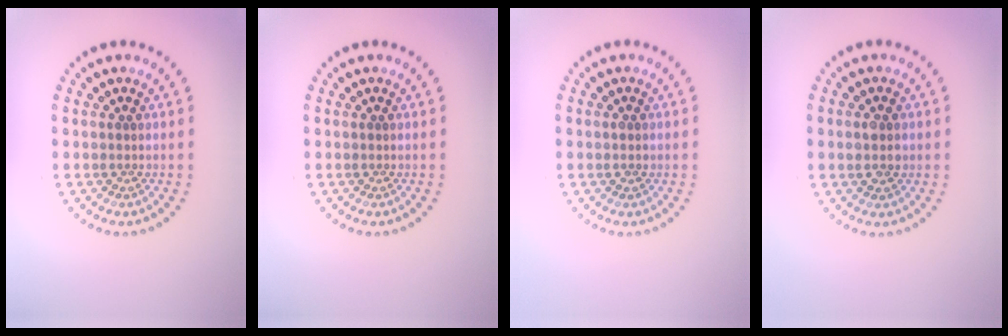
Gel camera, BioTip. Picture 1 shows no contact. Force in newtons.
{"total": 0.0}
{"total": 0.7, "press": 0.7, "slide": 0.1}
{"total": 1.5, "press": 1.5, "slide": 0.2}